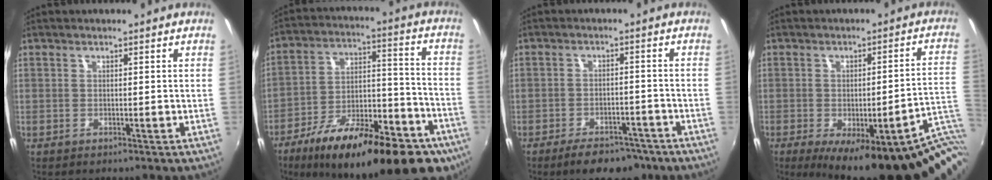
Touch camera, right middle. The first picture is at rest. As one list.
[{"total": 29.9, "force": [-18.4, 11.0, 20.8], "torque": [-0.314, -0.015, -0.261]}, {"total": 9.1, "force": [-6.8, 4.2, 4.3], "torque": [-0.095, 0.001, -0.093]}, {"total": 21.6, "force": [-11.6, 5.3, 17.5], "torque": [-0.200, -0.030, -0.133]}]